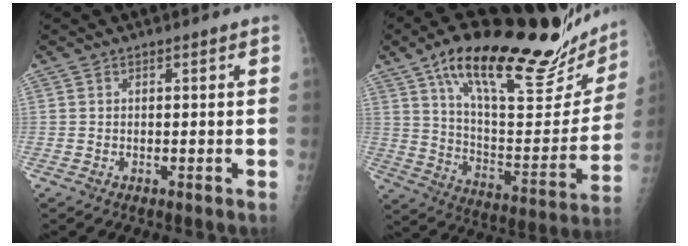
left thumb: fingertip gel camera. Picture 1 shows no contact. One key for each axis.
{"total": 32.4, "fx": 21.6, "fy": 10.3, "fz": 21.9, "tx": -0.302, "ty": -0.061, "tz": 0.330}